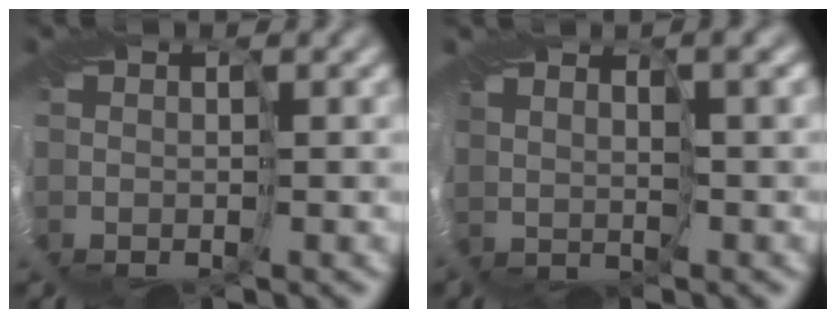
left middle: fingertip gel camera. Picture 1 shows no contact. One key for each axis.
{"total": 3.0, "fx": 2.7, "fy": 0.5, "fz": 1.2, "tx": -0.025, "ty": 0.011, "tz": 0.053}